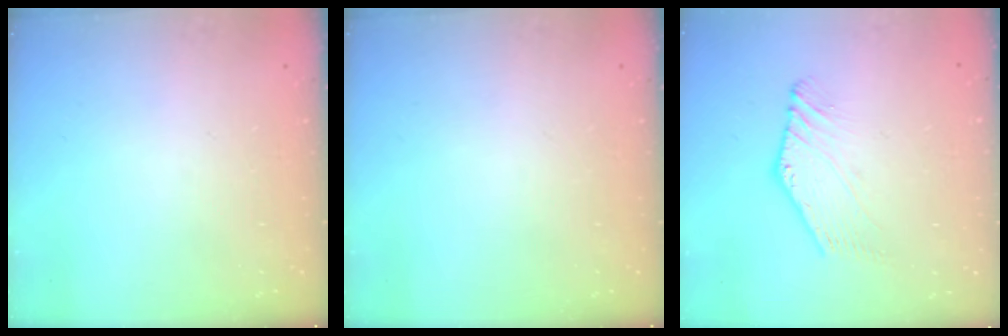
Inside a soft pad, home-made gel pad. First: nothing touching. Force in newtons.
{"total": 0.0}
{"total": 0.8, "press": 0.7, "slide": 0.4}